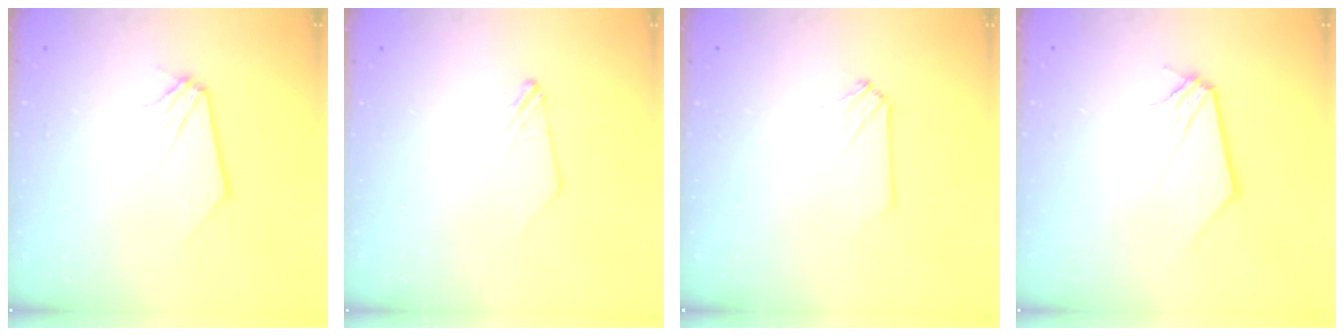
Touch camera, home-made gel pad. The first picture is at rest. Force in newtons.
{"total": 1.0, "press": 1.0, "slide": 0.1}
{"total": 0.0}
{"total": 0.0}